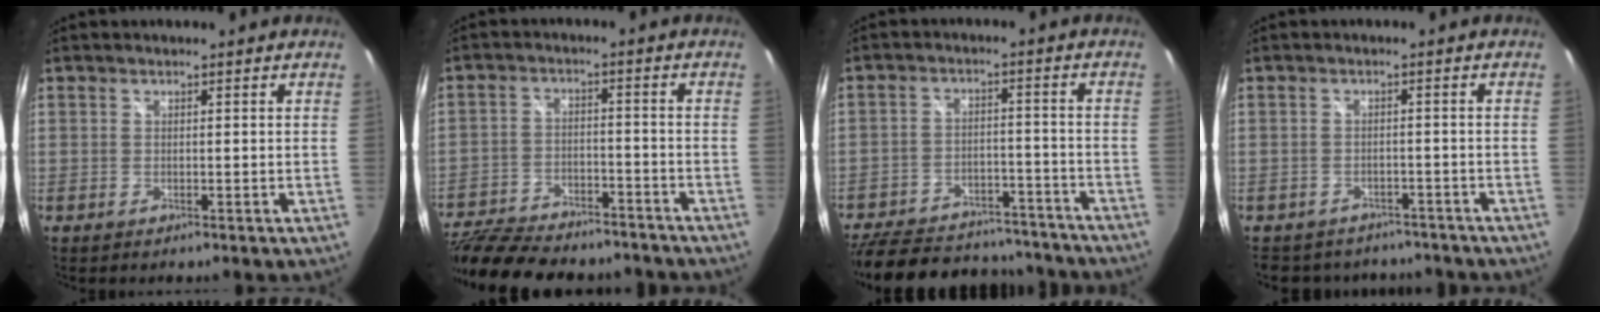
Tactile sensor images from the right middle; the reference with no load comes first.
{"total": 21.4, "force": [-17.7, 7.4, 9.5], "torque": [-0.209, -0.021, -0.266]}
{"total": 25.7, "force": [-21.1, 10.4, 10.2], "torque": [-0.227, 0.015, -0.275]}
{"total": 9.5, "force": [-7.9, 4.6, 2.5], "torque": [-0.055, 0.003, -0.102]}